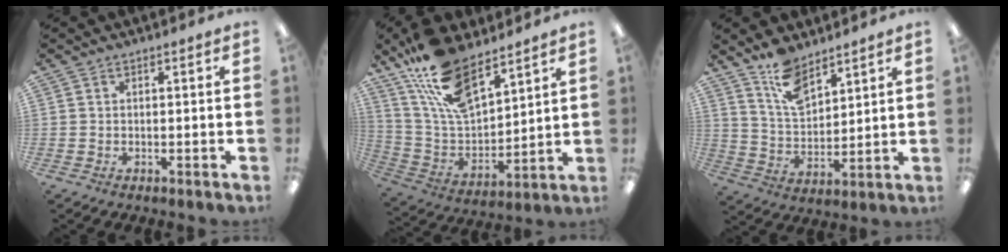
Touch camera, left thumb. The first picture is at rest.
{"total": 17.7, "force": [12.5, 7.4, 10.1], "torque": [-0.227, -0.065, 0.225]}
{"total": 10.8, "force": [8.1, 4.9, 5.3], "torque": [-0.102, -0.039, 0.149]}